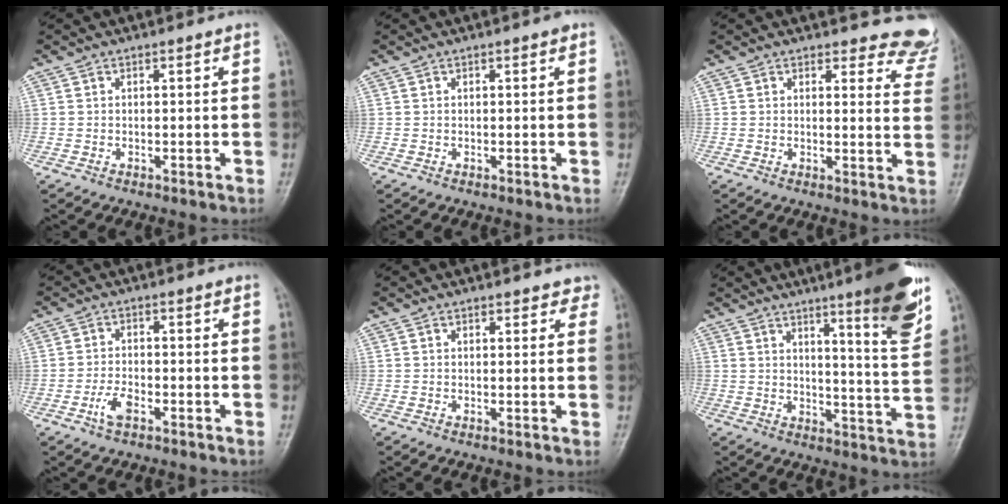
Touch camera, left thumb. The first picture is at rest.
{"total": 0.5, "force": [0.3, 0.1, 0.5], "torque": [-0.006, 0.001, 0.001]}
{"total": 10.1, "force": [9.6, 3.0, -0.1], "torque": [0.062, -0.079, 0.069]}
{"total": 3.6, "force": [-1.9, 1.7, 2.6], "torque": [-0.052, 0.011, -0.037]}
{"total": 2.6, "force": [2.2, 1.3, 0.6], "torque": [0.023, -0.006, 0.014]}
{"total": 14.9, "force": [8.8, 1.6, 11.9], "torque": [-0.144, -0.052, 0.125]}